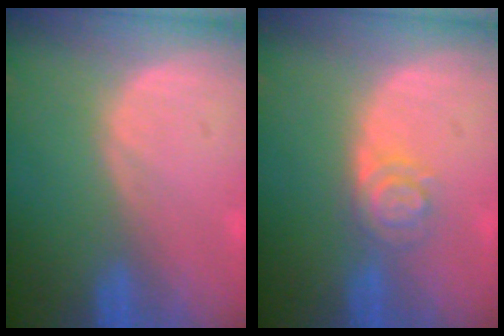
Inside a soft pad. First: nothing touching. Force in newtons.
{"total": 4.2, "press": 3.8, "slide": 1.7}